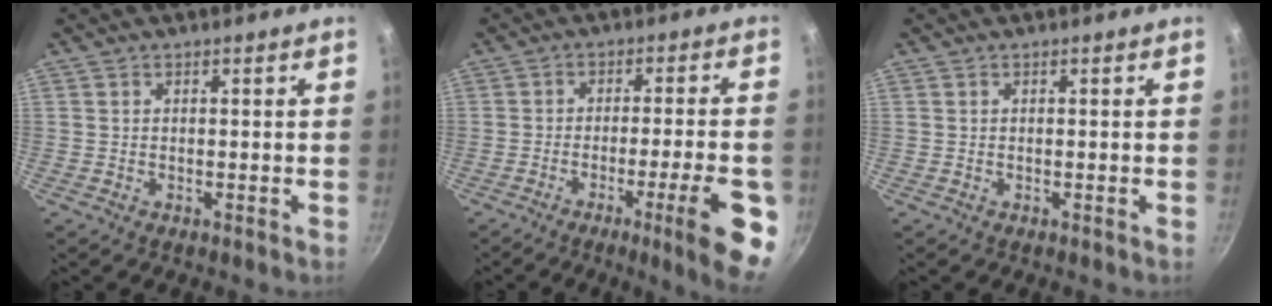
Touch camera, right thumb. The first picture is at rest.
{"total": 12.8, "force": [-4.9, 1.7, 11.7], "torque": [-0.148, 0.019, -0.065]}
{"total": 0.0}